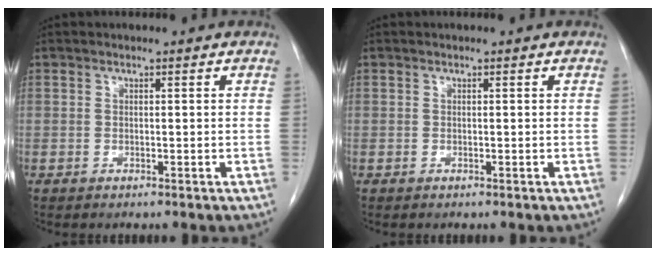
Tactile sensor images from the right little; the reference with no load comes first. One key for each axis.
{"total": 0.0}